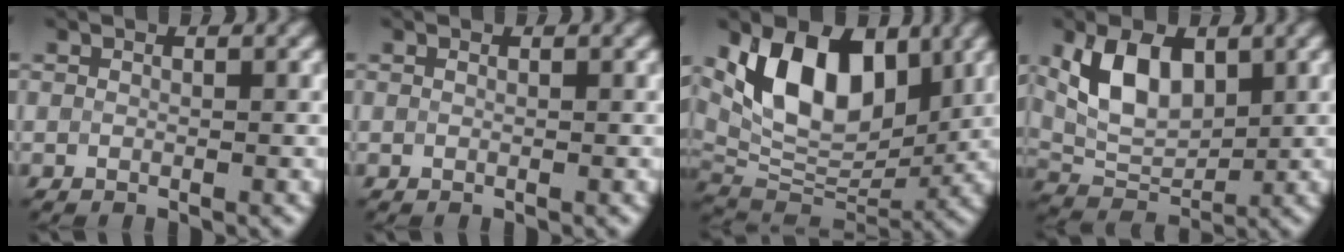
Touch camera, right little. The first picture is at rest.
{"total": 0.0}
{"total": 11.0, "force": [3.9, 6.5, 7.9], "torque": [-0.142, -0.006, 0.066]}
{"total": 6.5, "force": [2.1, 3.8, 4.9], "torque": [-0.090, 0.000, 0.039]}